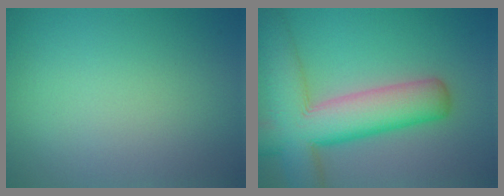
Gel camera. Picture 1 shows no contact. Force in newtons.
{"total": 10.5, "press": 10.4, "slide": 0.6}